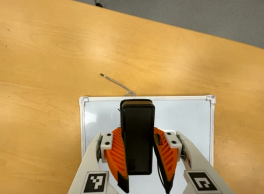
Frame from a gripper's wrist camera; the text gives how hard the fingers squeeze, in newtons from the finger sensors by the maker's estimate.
{"total": 8.1, "left": 7.0, "right": 9.2}